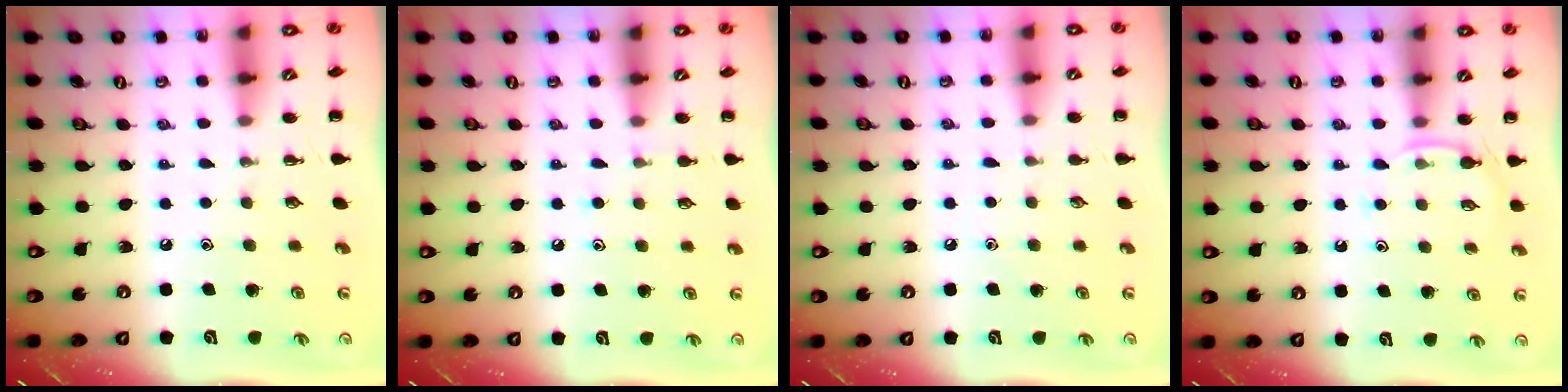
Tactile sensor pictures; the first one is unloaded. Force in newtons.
{"total": 4.9, "press": 4.7, "slide": 1.1}
{"total": 4.2, "press": 3.9, "slide": 1.4}
{"total": 4.8, "press": 4.6, "slide": 1.4}